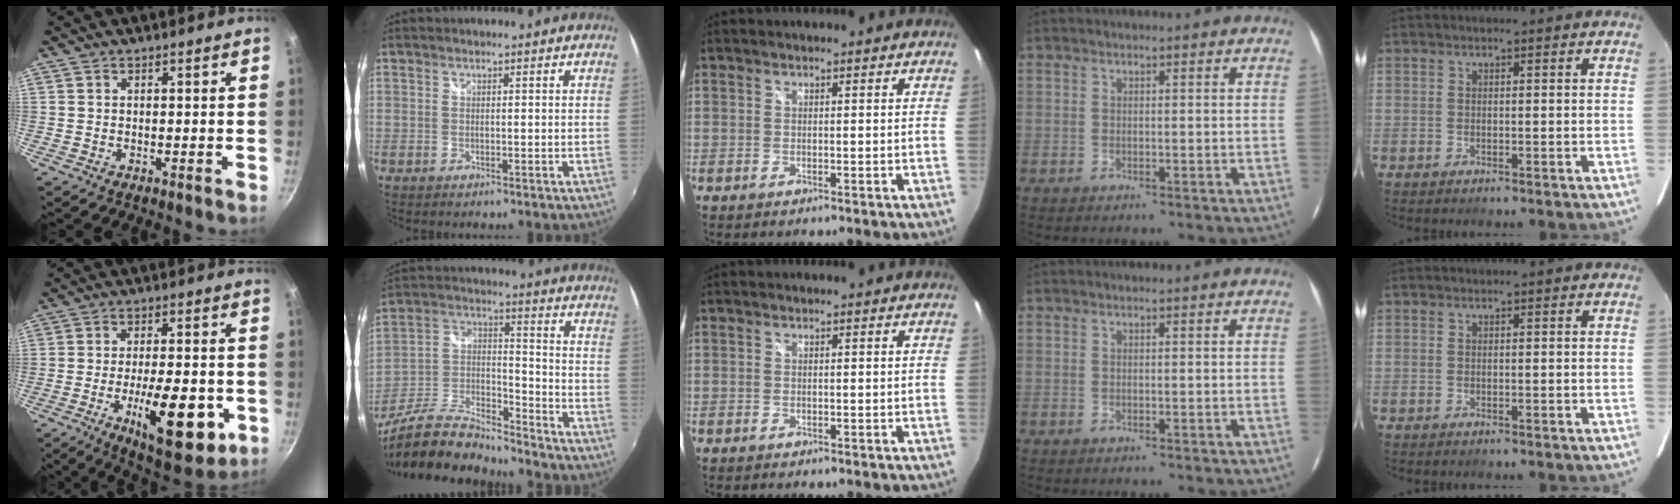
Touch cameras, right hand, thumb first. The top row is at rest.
{"thumb": {"total": 17.5, "force": [-5.2, 6.6, 15.3], "torque": [-0.203, 0.005, -0.071]}, "index": {"total": 16.3, "force": [-13.2, 4.5, 8.4], "torque": [-0.185, -0.008, -0.246]}}